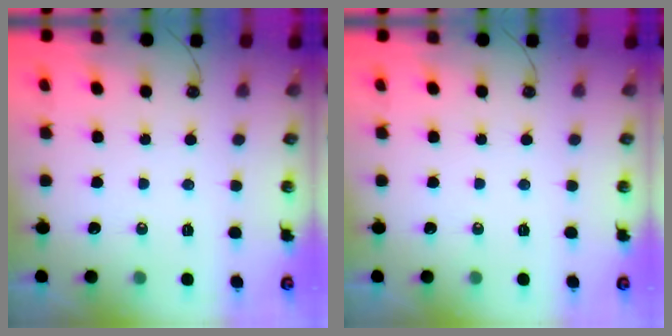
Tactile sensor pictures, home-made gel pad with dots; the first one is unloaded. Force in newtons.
{"total": 0.0}